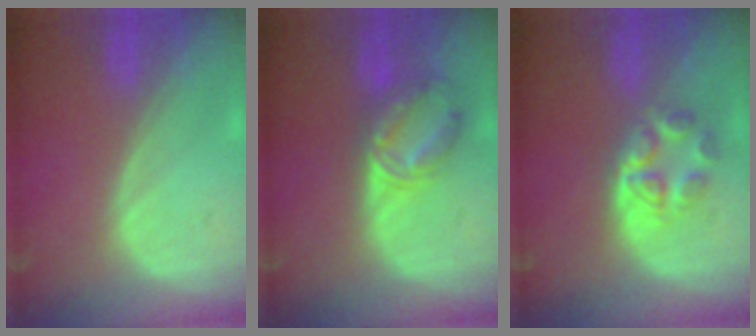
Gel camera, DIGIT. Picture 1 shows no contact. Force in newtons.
{"total": 6.3, "press": 6.1, "slide": 1.6}
{"total": 5.0, "press": 4.8, "slide": 1.6}